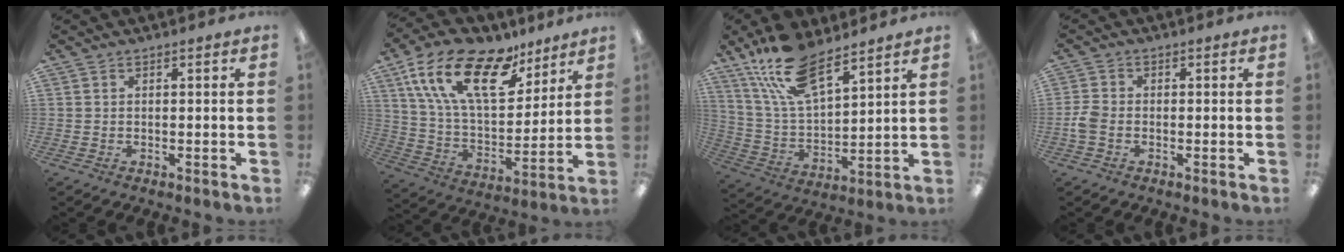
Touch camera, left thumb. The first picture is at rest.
{"total": 22.5, "force": [12.6, 10.8, 15.2], "torque": [-0.293, -0.053, 0.221]}
{"total": 17.2, "force": [12.5, 6.5, 9.9], "torque": [-0.209, -0.050, 0.224]}
{"total": 3.6, "force": [-1.0, 2.4, 2.5], "torque": [-0.054, 0.003, -0.020]}